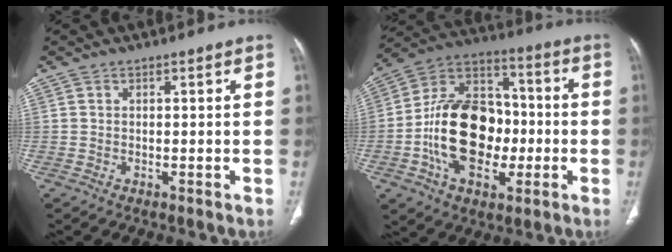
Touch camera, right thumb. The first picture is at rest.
{"total": 21.1, "force": [-3.6, 14.0, 15.4], "torque": [-0.229, 0.033, -0.056]}